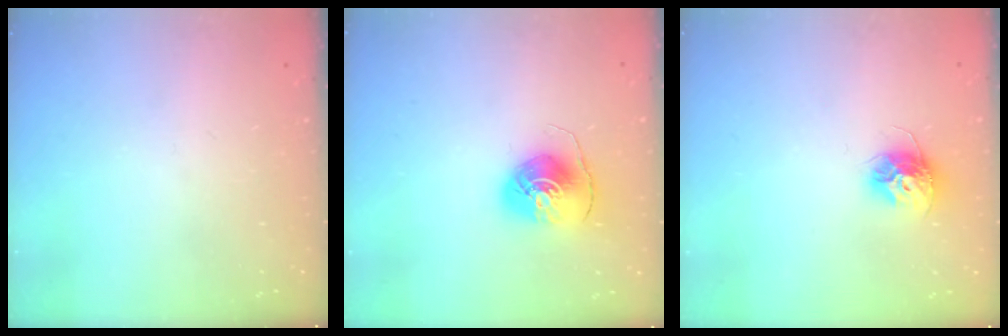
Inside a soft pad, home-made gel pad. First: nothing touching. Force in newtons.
{"total": 7.6, "press": 7.6, "slide": 0.3}
{"total": 10.3, "press": 10.3, "slide": 0.7}